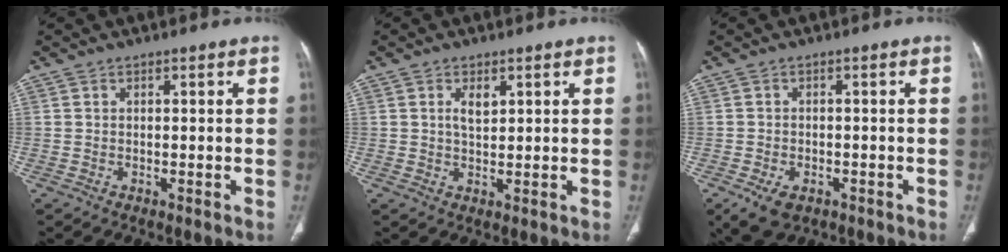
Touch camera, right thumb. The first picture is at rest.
{"total": 3.0, "force": [1.2, 1.6, 2.2], "torque": [-0.031, -0.007, 0.022]}
{"total": 6.3, "force": [-3.3, 3.9, 3.6], "torque": [-0.066, 0.005, -0.047]}